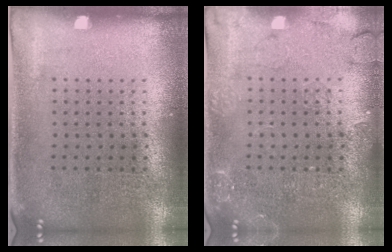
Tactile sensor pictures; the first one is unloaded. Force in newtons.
{"total": 2.4, "press": 2.4, "slide": 0.4}